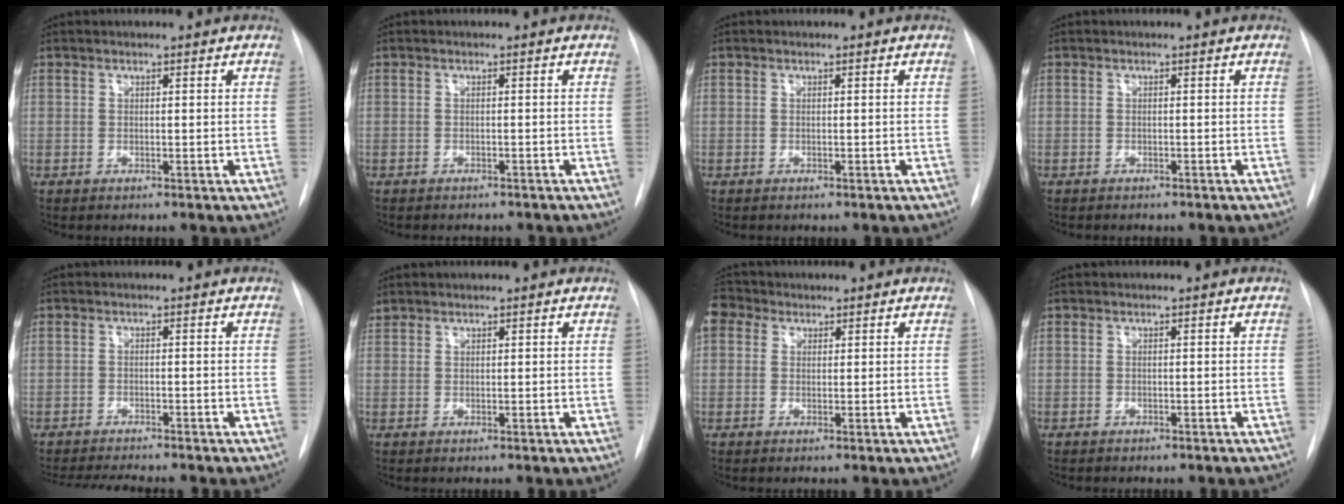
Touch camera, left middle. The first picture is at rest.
{"total": 5.0, "force": [-4.4, 1.8, 1.7], "torque": [-0.022, 0.001, -0.047]}
{"total": 0.9, "force": [-0.8, 0.3, 0.4], "torque": [-0.010, -0.001, -0.009]}
{"total": 3.2, "force": [-2.7, 1.0, 1.3], "torque": [-0.025, -0.006, -0.027]}
{"total": 6.9, "force": [-6.2, 0.5, 2.9], "torque": [-0.040, -0.010, -0.094]}
{"total": 1.2, "force": [1.0, 0.5, -0.2], "torque": [0.005, 0.009, 0.019]}
{"total": 5.2, "force": [2.7, 4.0, 1.9], "torque": [-0.054, 0.028, 0.053]}
{"total": 1.7, "force": [-1.4, 0.6, 0.7], "torque": [-0.017, -0.003, -0.015]}